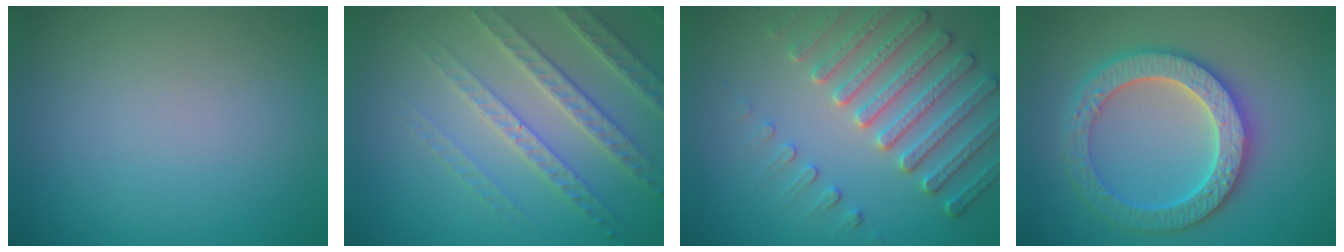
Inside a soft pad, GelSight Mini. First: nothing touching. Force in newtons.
{"total": 4.4, "press": 4.0, "slide": 1.9}
{"total": 5.3, "press": 4.7, "slide": 2.4}
{"total": 6.1, "press": 6.0, "slide": 1.3}